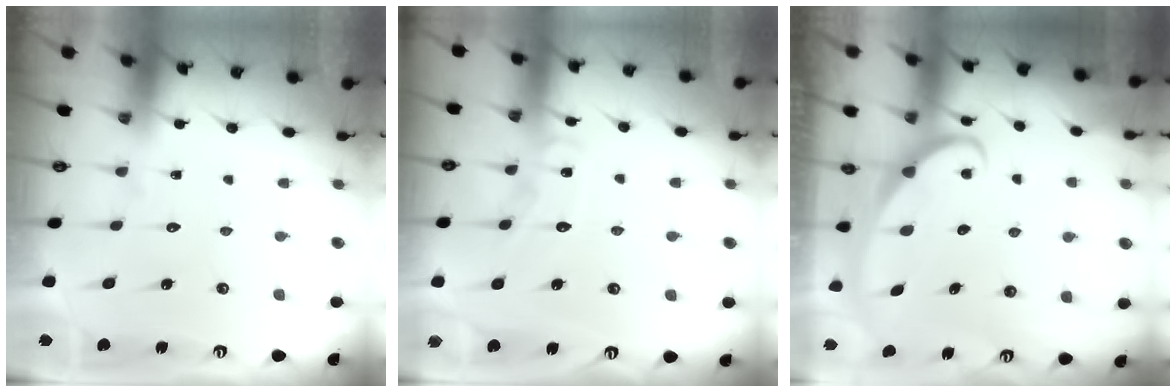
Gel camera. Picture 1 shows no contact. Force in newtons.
{"total": 6.5, "press": 6.5, "slide": 0.6}
{"total": 2.4, "press": 2.4, "slide": 0.3}